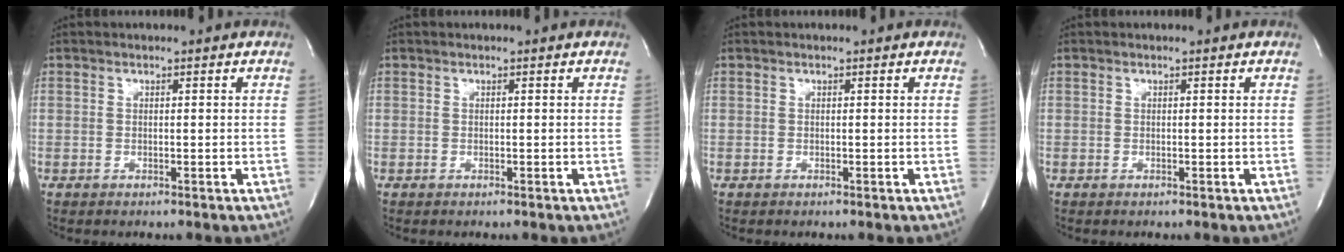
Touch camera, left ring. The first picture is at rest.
{"total": 0.0}
{"total": 0.0}
{"total": 0.0}